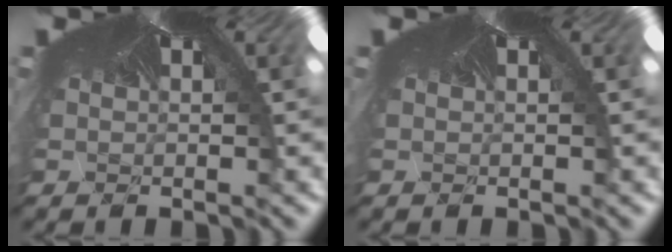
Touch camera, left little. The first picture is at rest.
{"total": 0.0}